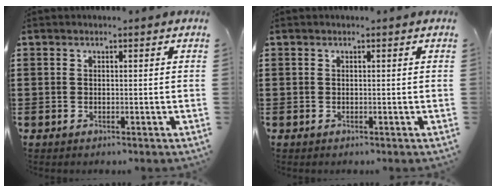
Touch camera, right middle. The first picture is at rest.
{"total": 0.0}